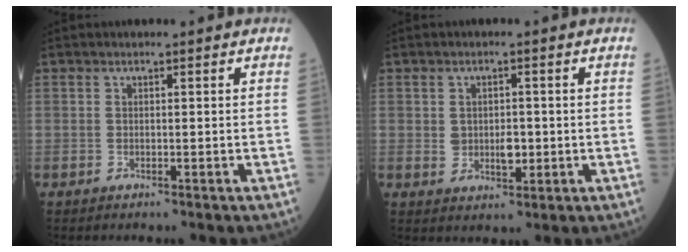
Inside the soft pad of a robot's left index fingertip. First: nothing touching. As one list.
[{"total": 3.4, "force": [-0.2, 2.3, 2.5], "torque": [-0.031, 0.000, 0.004]}]